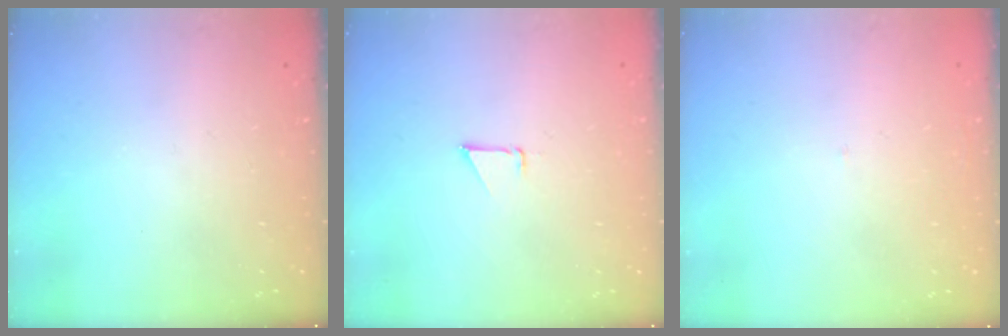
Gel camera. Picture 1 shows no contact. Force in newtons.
{"total": 0.8, "press": 0.8, "slide": 0.1}
{"total": 1.7, "press": 1.6, "slide": 0.1}